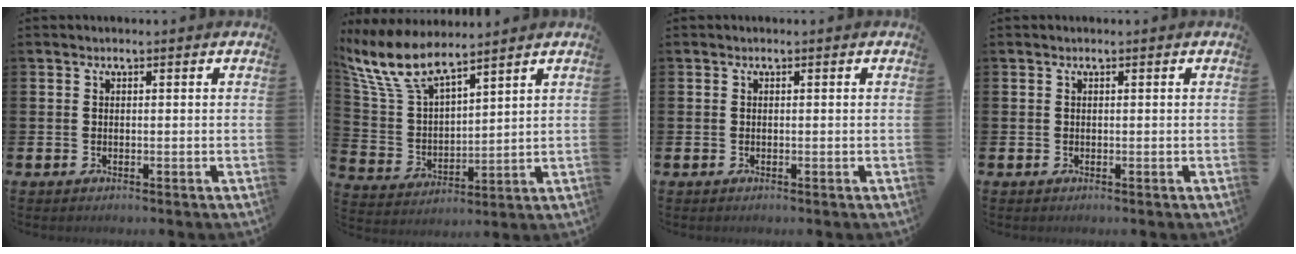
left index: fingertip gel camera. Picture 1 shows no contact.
{"total": 9.6, "force": [8.3, 2.5, 4.2], "torque": [-0.122, -0.036, 0.151]}
{"total": 0.0}
{"total": 0.0}